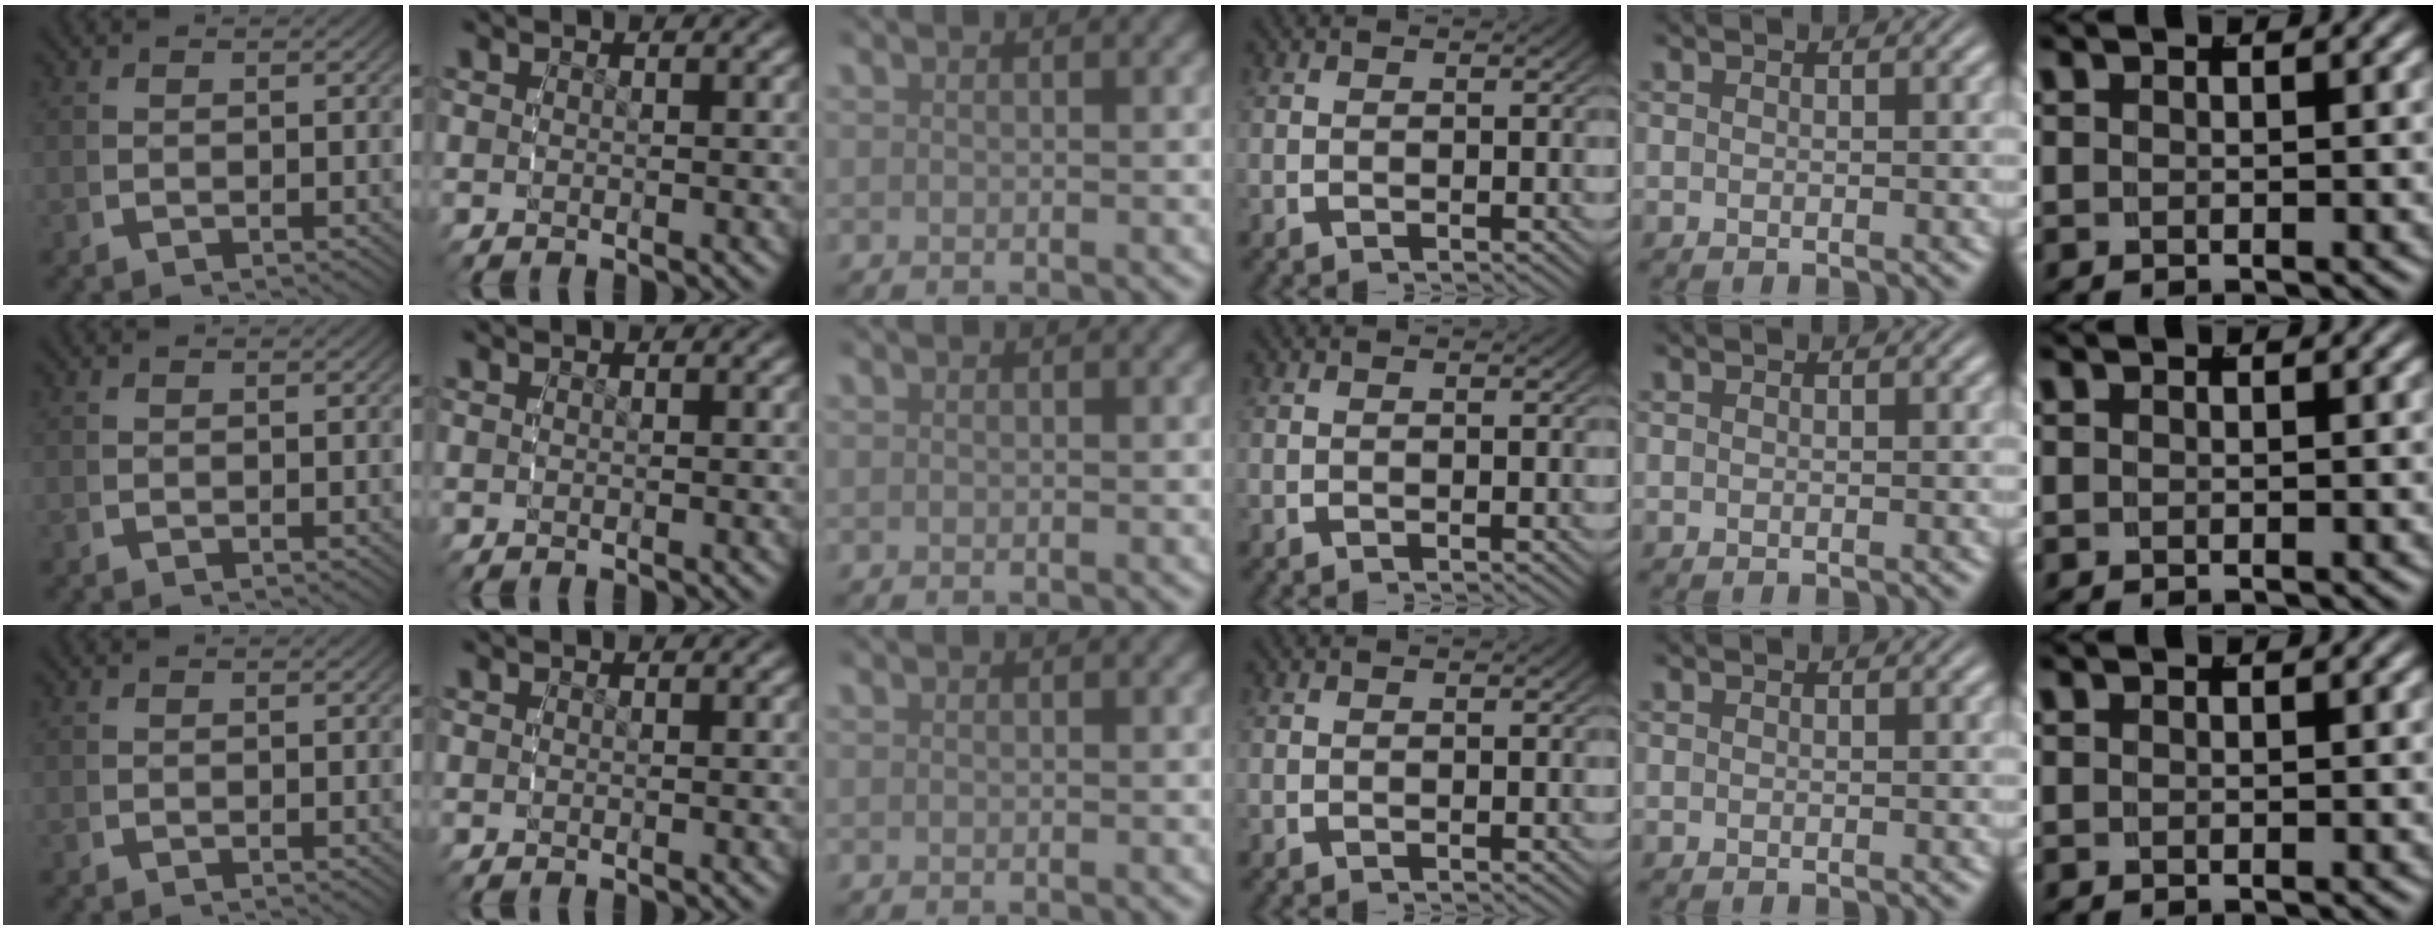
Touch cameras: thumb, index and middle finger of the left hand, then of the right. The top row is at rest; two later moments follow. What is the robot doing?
{"motion": "reach", "object": "glasses case"}